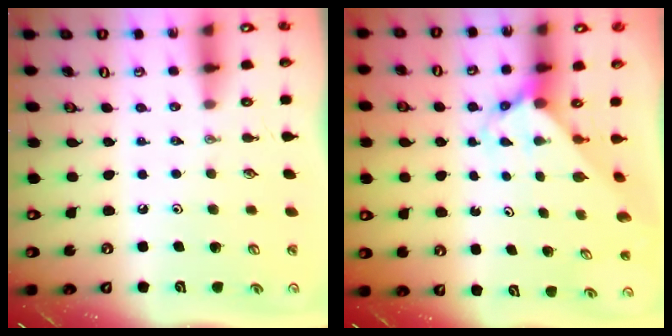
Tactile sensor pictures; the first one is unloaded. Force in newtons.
{"total": 3.3, "press": 3.3, "slide": 0.3}